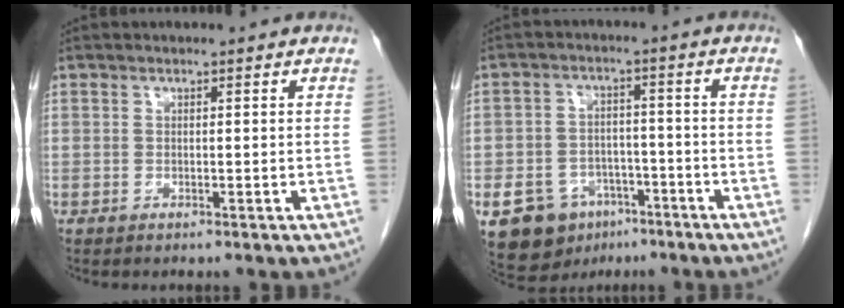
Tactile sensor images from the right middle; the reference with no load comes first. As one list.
[{"total": 9.8, "force": [-5.4, 7.2, 3.9], "torque": [-0.072, 0.013, -0.077]}]